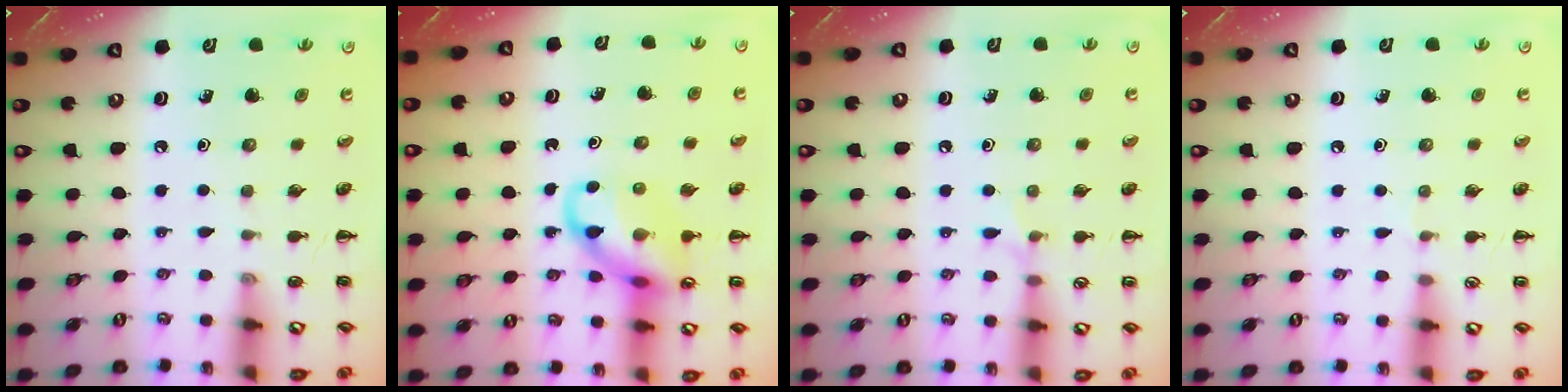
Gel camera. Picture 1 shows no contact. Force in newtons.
{"total": 11.8, "press": 11.7, "slide": 1.6}
{"total": 4.8, "press": 4.5, "slide": 1.6}
{"total": 2.9, "press": 2.7, "slide": 1.1}